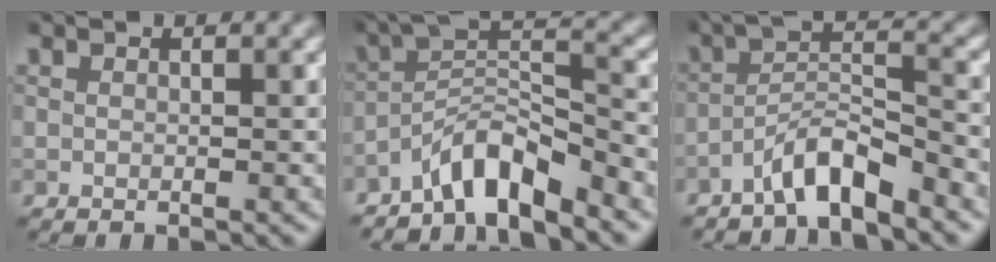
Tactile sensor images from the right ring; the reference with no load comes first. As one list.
[{"total": 6.0, "force": [-4.7, 1.3, 3.5], "torque": [-0.055, 0.010, -0.093]}, {"total": 5.0, "force": [-3.8, 0.8, 3.1], "torque": [-0.052, 0.012, -0.076]}]